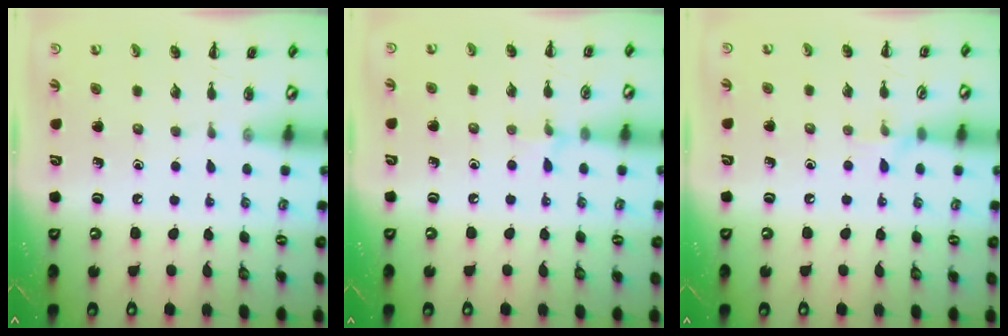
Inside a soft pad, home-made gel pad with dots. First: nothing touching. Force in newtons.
{"total": 5.1, "press": 4.8, "slide": 1.7}
{"total": 5.4, "press": 5.2, "slide": 1.5}